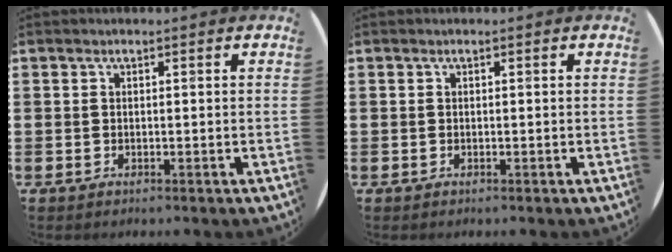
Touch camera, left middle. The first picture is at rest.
{"total": 0.0}